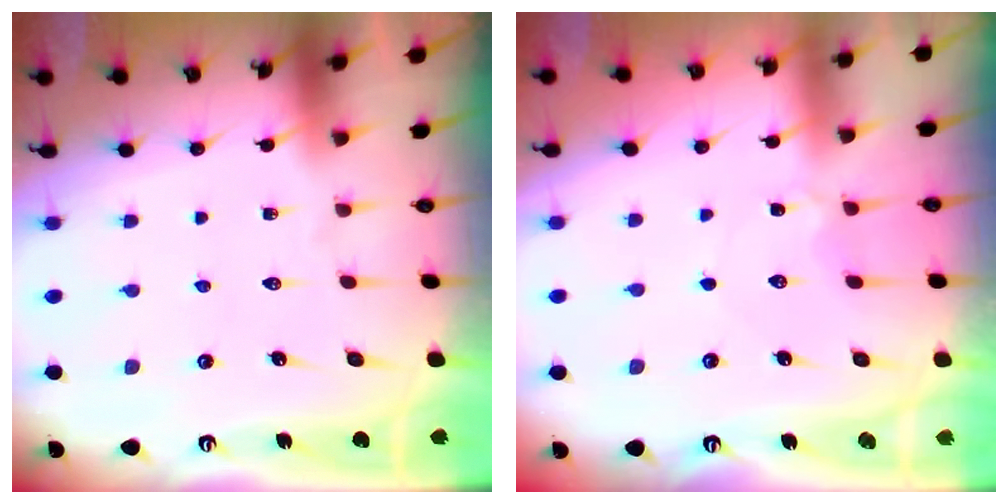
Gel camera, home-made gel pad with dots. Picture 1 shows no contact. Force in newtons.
{"total": 2.6, "press": 2.6, "slide": 0.2}